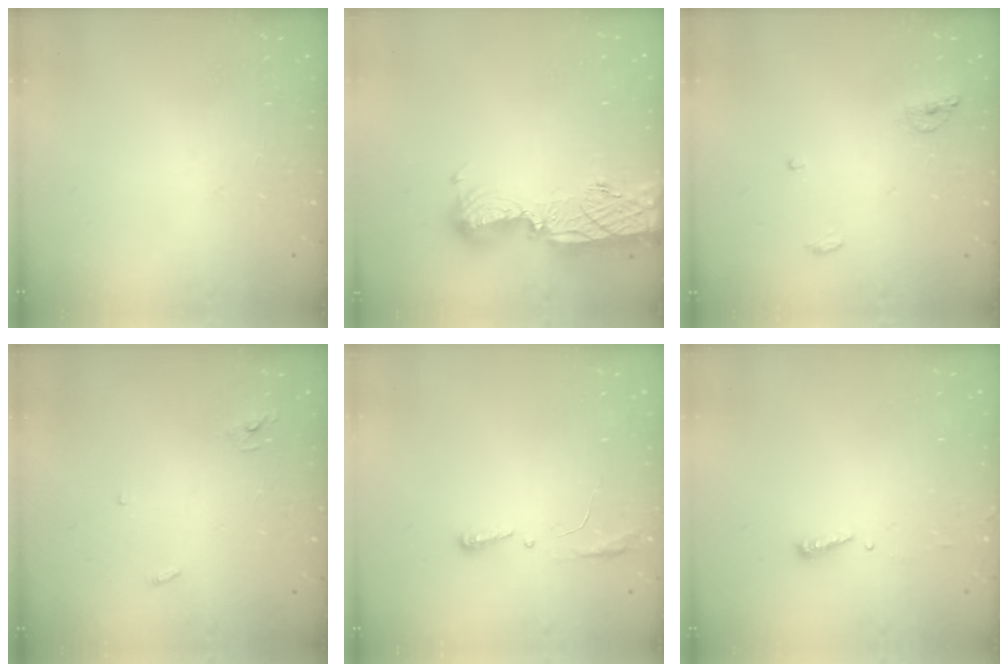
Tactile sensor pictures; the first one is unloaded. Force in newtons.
{"total": 15.3, "press": 14.8, "slide": 4.0}
{"total": 5.7, "press": 5.7, "slide": 0.9}
{"total": 2.9, "press": 2.9, "slide": 0.2}
{"total": 4.1, "press": 3.9, "slide": 1.2}
{"total": 3.9, "press": 3.9, "slide": 0.4}